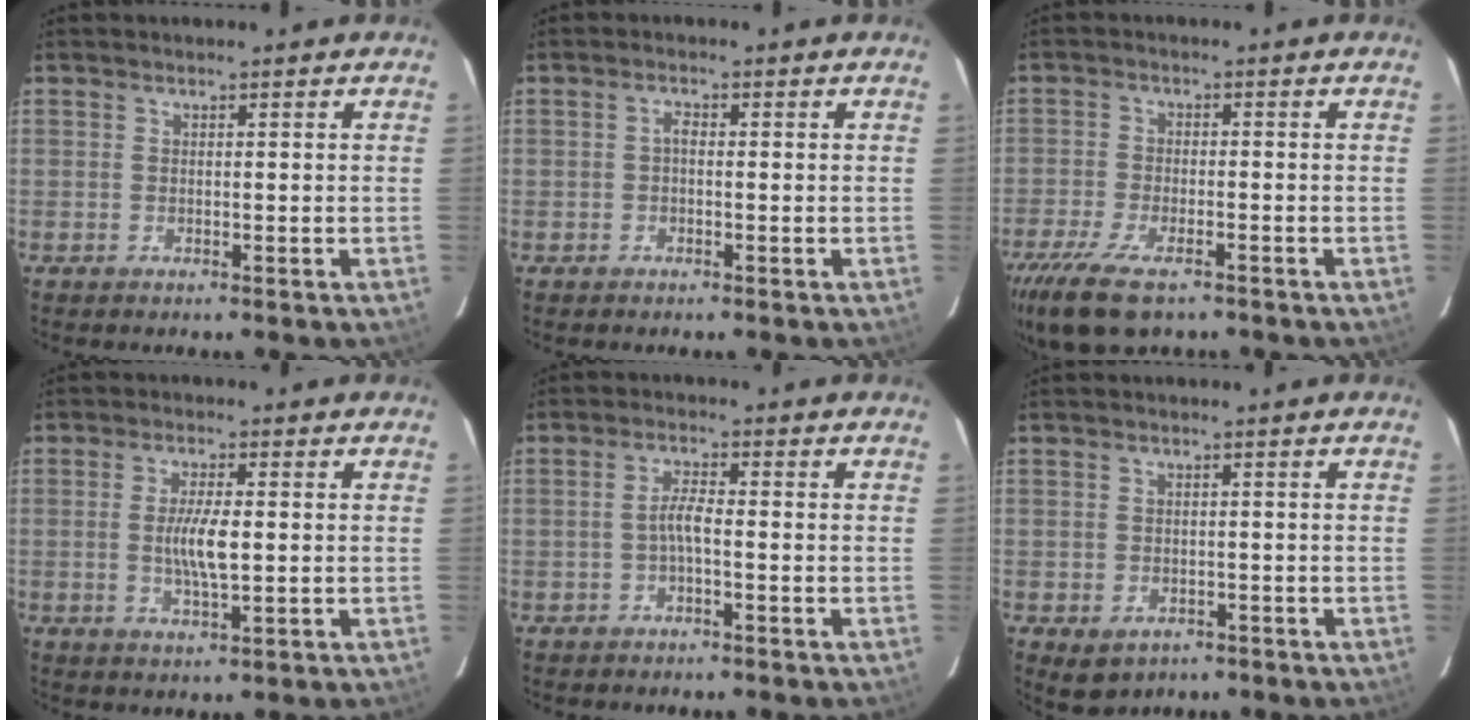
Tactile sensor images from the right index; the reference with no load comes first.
{"total": 1.2, "force": [-0.3, 0.6, 0.9], "torque": [-0.018, 0.007, -0.007]}
{"total": 12.4, "force": [-8.5, 4.6, 7.7], "torque": [-0.185, -0.039, -0.155]}
{"total": 6.0, "force": [-0.2, 1.5, 5.8], "torque": [-0.108, -0.004, -0.001]}
{"total": 2.6, "force": [-1.0, 0.3, 2.4], "torque": [-0.049, 0.007, -0.021]}
{"total": 4.3, "force": [-1.9, 3.3, 1.8], "torque": [-0.036, -0.003, -0.017]}